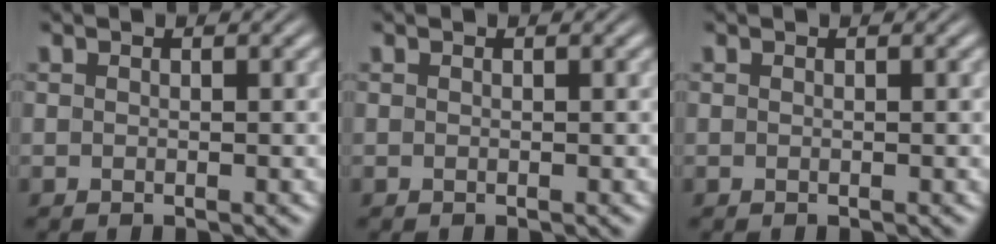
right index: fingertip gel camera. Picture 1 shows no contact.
{"total": 0.0}
{"total": 0.0}